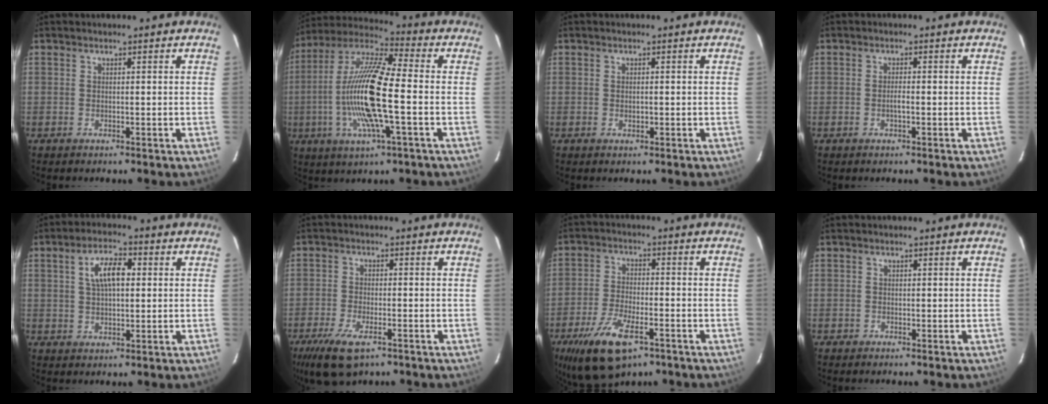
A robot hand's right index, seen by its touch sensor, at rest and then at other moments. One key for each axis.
{"total": 17.4, "fx": -2.8, "fy": 2.9, "fz": 16.9, "tx": -0.333, "ty": -0.003, "tz": -0.061}
{"total": 0.9, "fx": 0.0, "fy": 0.5, "fz": 0.7, "tx": -0.013, "ty": 0.002, "tz": 0.001}
{"total": 1.4, "fx": -0.4, "fy": 0.2, "fz": 1.3, "tx": -0.025, "ty": 0.001, "tz": -0.008}
{"total": 7.0, "fx": 1.7, "fy": 3.3, "fz": 5.9, "tx": -0.112, "ty": 0.016, "tz": 0.033}
{"total": 9.7, "fx": -5.9, "fy": 4.1, "fz": 6.5, "tx": -0.156, "ty": -0.026, "tz": -0.108}
{"total": 13.5, "fx": -7.7, "fy": 5.9, "fz": 9.4, "tx": -0.207, "ty": -0.024, "tz": -0.137}
{"total": 0.5, "fx": -0.2, "fy": 0.5, "fz": -0.1, "tx": 0.002, "ty": 0.001, "tz": -0.003}